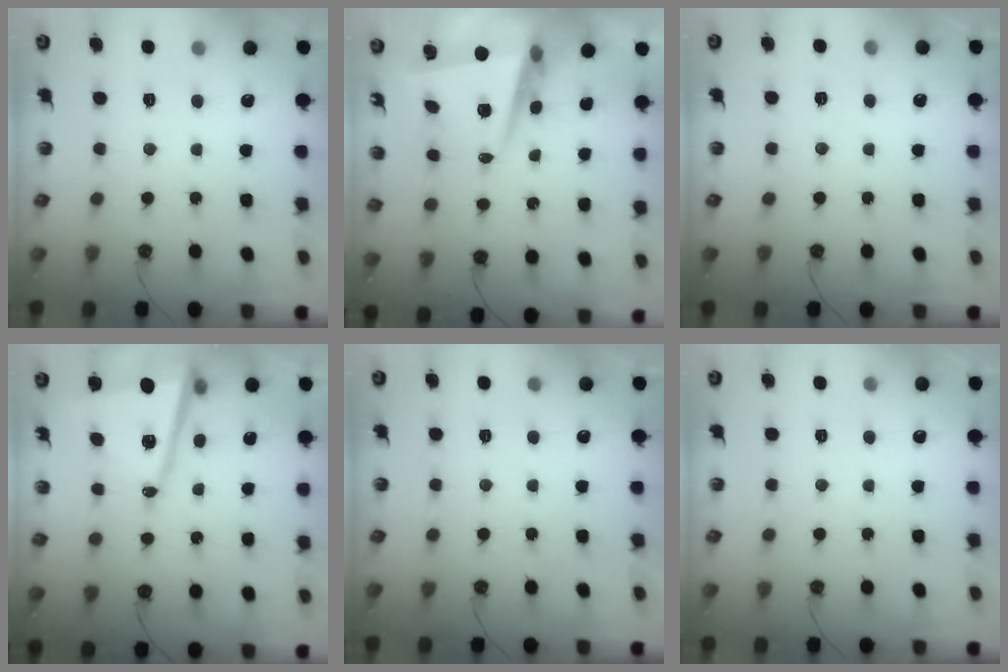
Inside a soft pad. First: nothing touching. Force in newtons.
{"total": 8.2, "press": 7.9, "slide": 2.1}
{"total": 4.8, "press": 2.1, "slide": 4.4}
{"total": 13.0, "press": 12.9, "slide": 1.8}
{"total": 0.0}
{"total": 0.0}